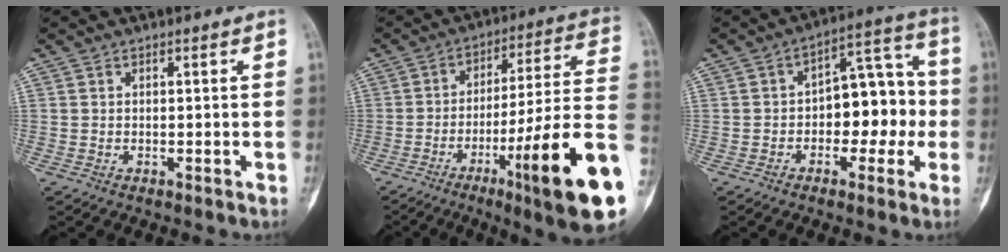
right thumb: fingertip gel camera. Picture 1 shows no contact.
{"total": 22.5, "force": [-7.9, 1.7, 20.9], "torque": [-0.285, 0.017, -0.120]}
{"total": 12.7, "force": [-1.6, 7.6, 10.0], "torque": [-0.094, 0.052, -0.027]}